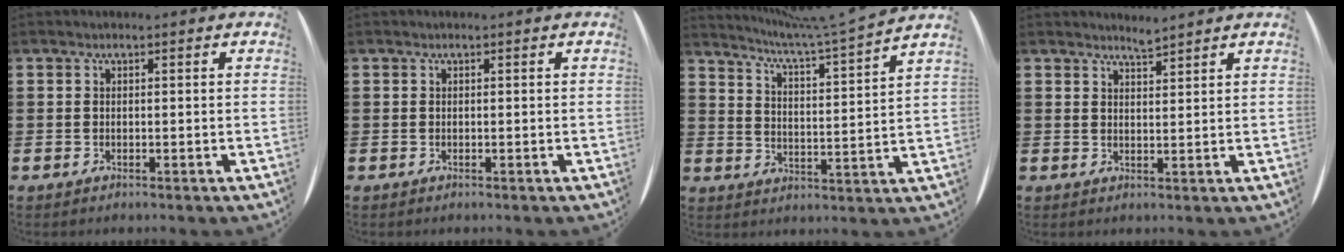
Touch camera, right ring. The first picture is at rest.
{"total": 0.0}
{"total": 5.7, "force": [5.2, -1.4, 2.0], "torque": [-0.059, -0.044, 0.081]}
{"total": 2.1, "force": [2.1, -0.4, -0.1], "torque": [-0.001, -0.007, 0.039]}